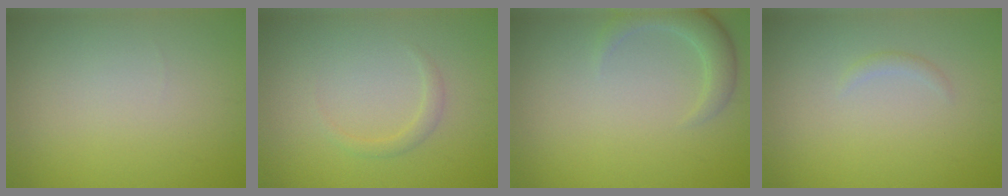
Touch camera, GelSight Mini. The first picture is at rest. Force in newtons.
{"total": 1.1, "press": 1.1, "slide": 0.1}
{"total": 2.9, "press": 2.8, "slide": 0.3}
{"total": 0.7, "press": 0.7, "slide": 0.0}